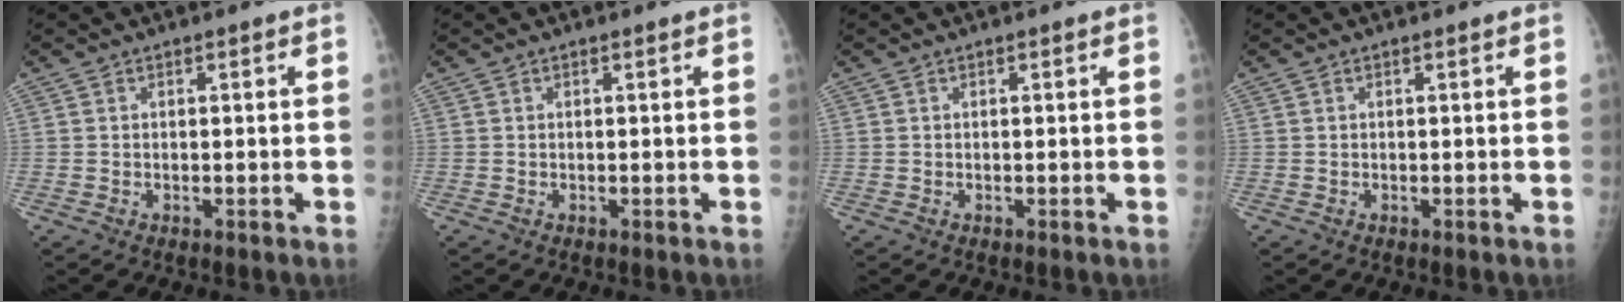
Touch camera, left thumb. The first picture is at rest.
{"total": 0.0}
{"total": 0.0}
{"total": 0.0}